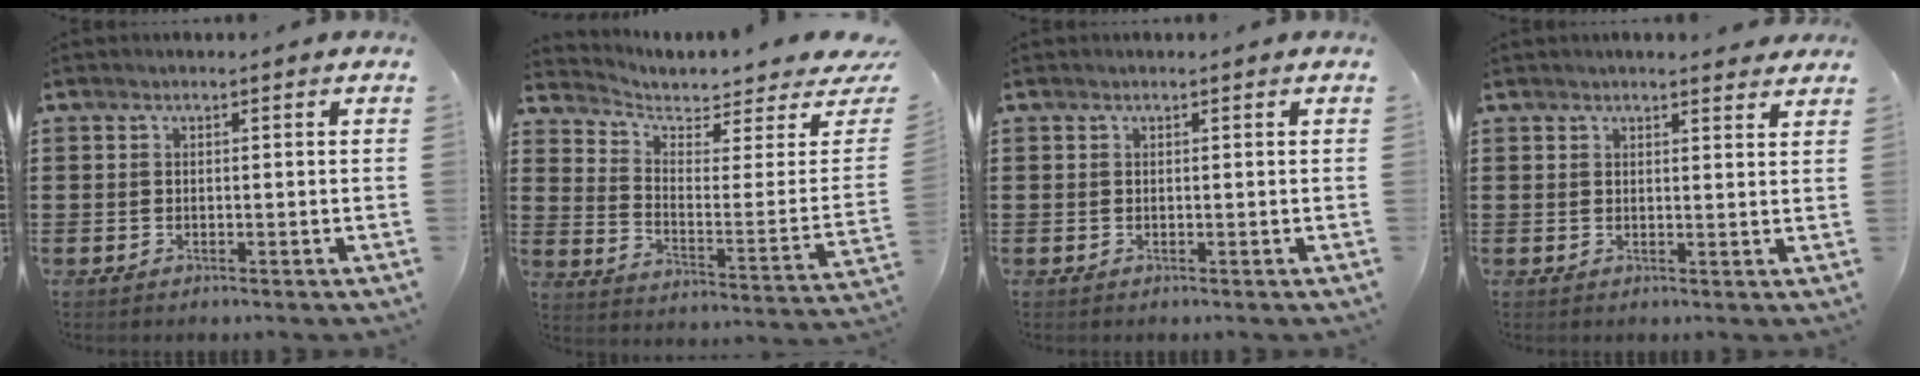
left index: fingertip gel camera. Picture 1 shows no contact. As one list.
[{"total": 4.5, "force": [4.1, 1.3, 1.4], "torque": [-0.047, -0.038, 0.069]}, {"total": 0.0}, {"total": 2.1, "force": [2.1, 0.1, 0.5], "torque": [-0.015, 0.001, 0.040]}]